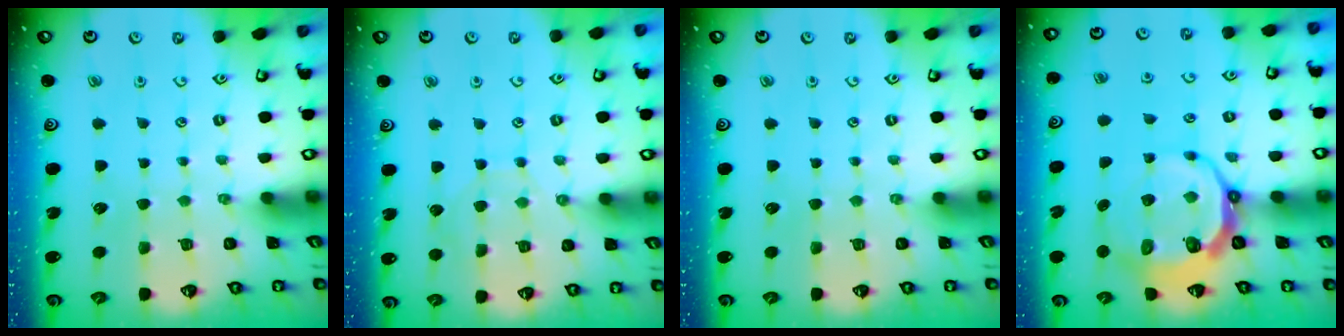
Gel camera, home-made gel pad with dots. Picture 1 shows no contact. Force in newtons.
{"total": 3.0, "press": 2.9, "slide": 0.4}
{"total": 0.0}
{"total": 10.0, "press": 9.1, "slide": 4.0}